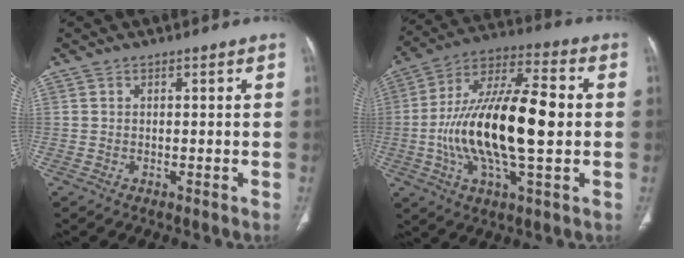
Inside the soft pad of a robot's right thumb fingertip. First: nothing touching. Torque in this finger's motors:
{"motor_torque": [0.87, 0.95, 2.14, -0.63, 0.39]}